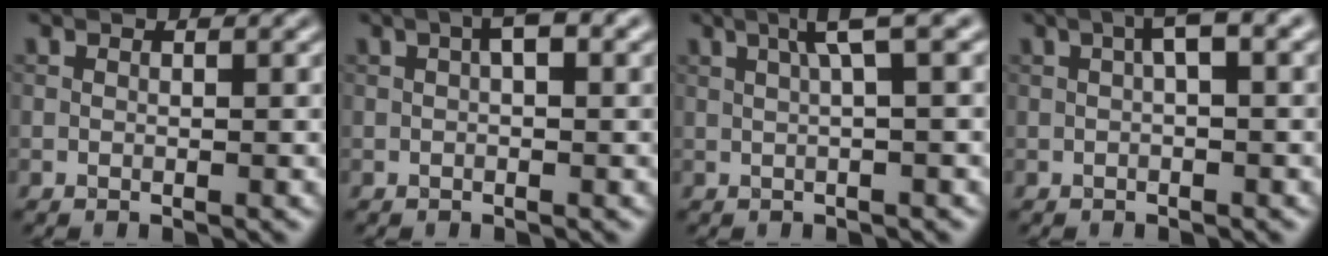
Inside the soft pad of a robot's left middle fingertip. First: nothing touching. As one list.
[{"total": 2.8, "force": [0.9, 0.9, 2.6], "torque": [-0.037, 0.010, 0.011]}, {"total": 3.3, "force": [1.2, 0.4, 3.0], "torque": [-0.047, 0.014, 0.020]}, {"total": 3.0, "force": [0.8, 0.6, 2.8], "torque": [-0.047, 0.013, 0.010]}]